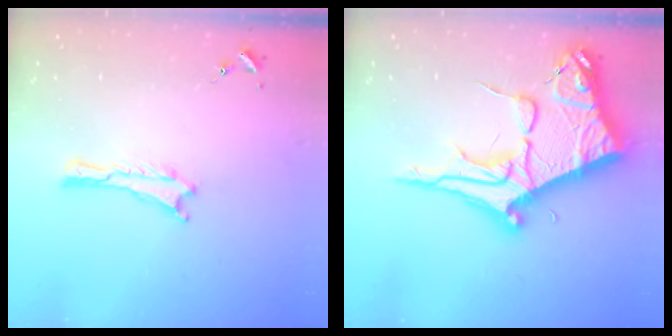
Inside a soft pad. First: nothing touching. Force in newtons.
{"total": 12.4, "press": 12.4, "slide": 1.4}